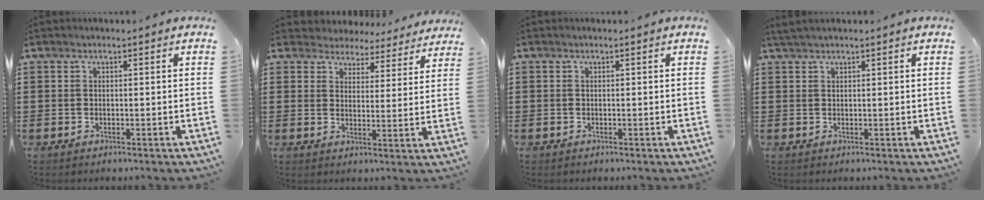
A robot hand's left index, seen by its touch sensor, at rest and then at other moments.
{"total": 4.3, "force": [4.2, 0.8, -0.3], "torque": [-0.020, -0.025, 0.073]}
{"total": 0.0}
{"total": 1.3, "force": [1.1, 0.0, 0.7], "torque": [-0.015, 0.001, 0.021]}